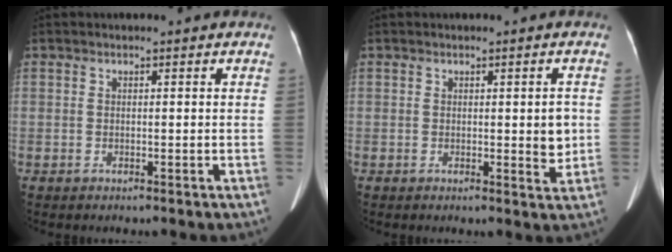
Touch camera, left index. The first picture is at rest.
{"total": 3.1, "force": [0.1, 1.0, 2.9], "torque": [-0.034, -0.002, 0.002]}